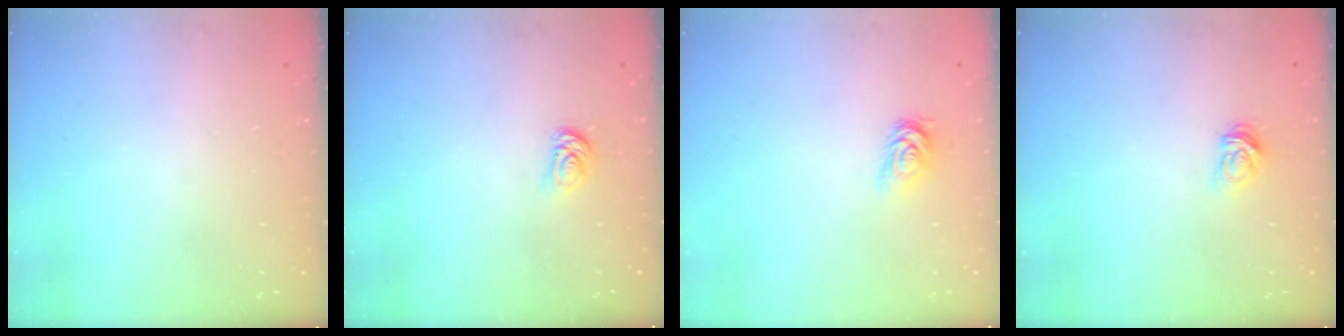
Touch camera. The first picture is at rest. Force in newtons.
{"total": 3.2, "press": 3.2, "slide": 0.5}
{"total": 3.2, "press": 3.1, "slide": 0.4}
{"total": 5.5, "press": 5.5, "slide": 0.6}